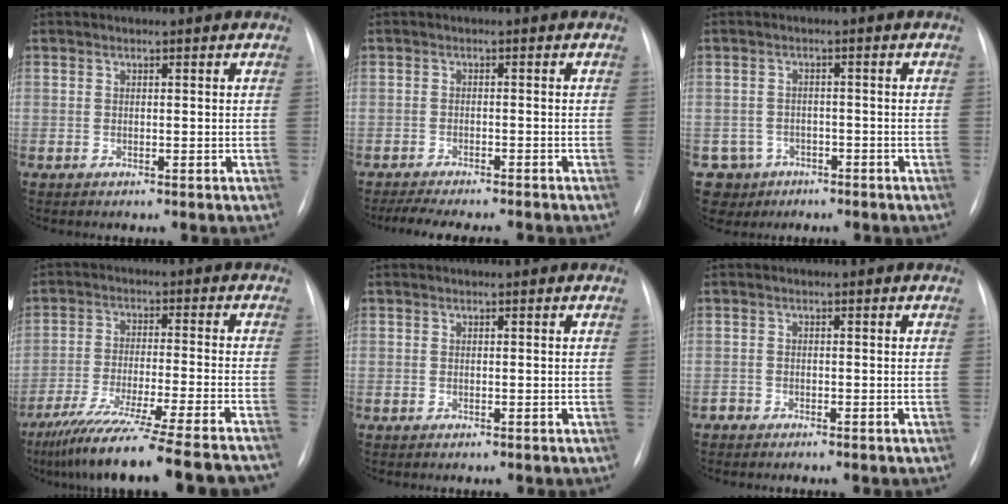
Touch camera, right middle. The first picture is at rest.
{"total": 10.3, "force": [-9.1, 1.5, 4.6], "torque": [-0.063, -0.007, -0.125]}
{"total": 5.0, "force": [-2.8, 4.2, -0.5], "torque": [0.010, 0.010, -0.042]}
{"total": 22.5, "force": [-19.0, -1.1, 12.0], "torque": [-0.152, -0.067, -0.288]}
{"total": 0.0}
{"total": 0.9, "force": [-0.8, 0.4, -0.1], "torque": [-0.001, 0.002, -0.018]}